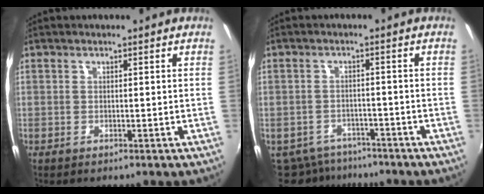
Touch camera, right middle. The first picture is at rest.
{"total": 9.9, "force": [-8.1, 4.9, 2.9], "torque": [-0.084, -0.013, -0.118]}